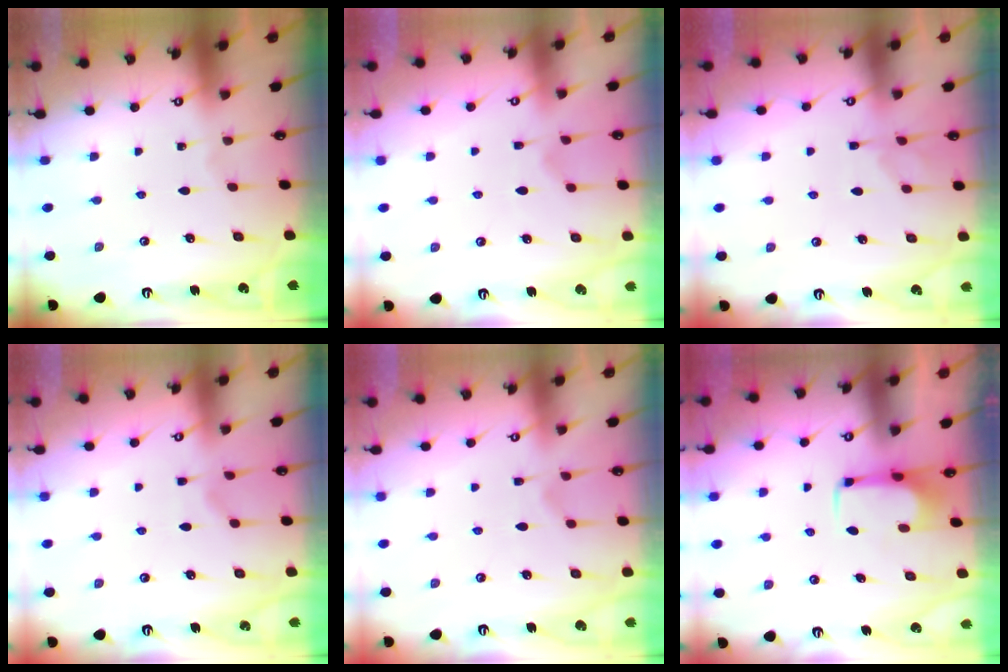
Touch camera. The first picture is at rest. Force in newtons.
{"total": 2.7, "press": 2.4, "slide": 1.2}
{"total": 1.1, "press": 0.3, "slide": 1.1}
{"total": 1.6, "press": 1.3, "slide": 0.9}
{"total": 1.9, "press": 1.3, "slide": 1.3}
{"total": 2.0, "press": 2.0, "slide": 0.2}